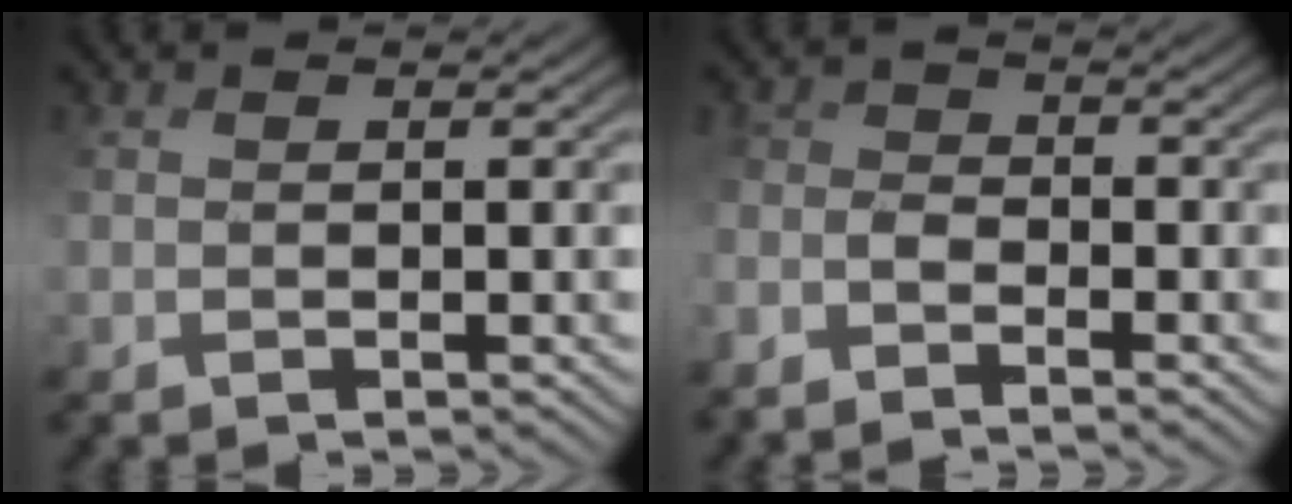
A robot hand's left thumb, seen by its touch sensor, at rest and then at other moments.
{"total": 3.2, "force": [-2.7, 0.9, 1.6], "torque": [-0.046, -0.001, -0.051]}